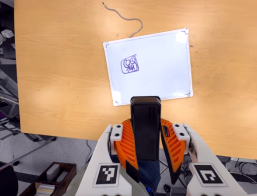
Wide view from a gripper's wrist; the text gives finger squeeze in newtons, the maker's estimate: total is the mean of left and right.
{"total": 11.3, "left": 8.7, "right": 13.9}